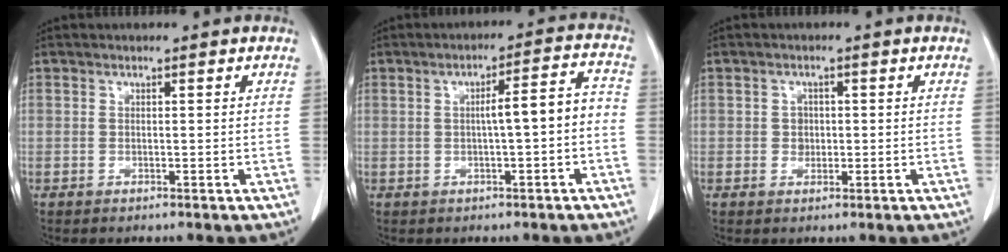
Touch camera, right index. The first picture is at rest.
{"total": 5.7, "force": [-0.6, 0.8, 5.6], "torque": [-0.081, 0.024, -0.006]}
{"total": 1.7, "force": [0.0, 1.6, 0.7], "torque": [-0.009, 0.003, 0.001]}